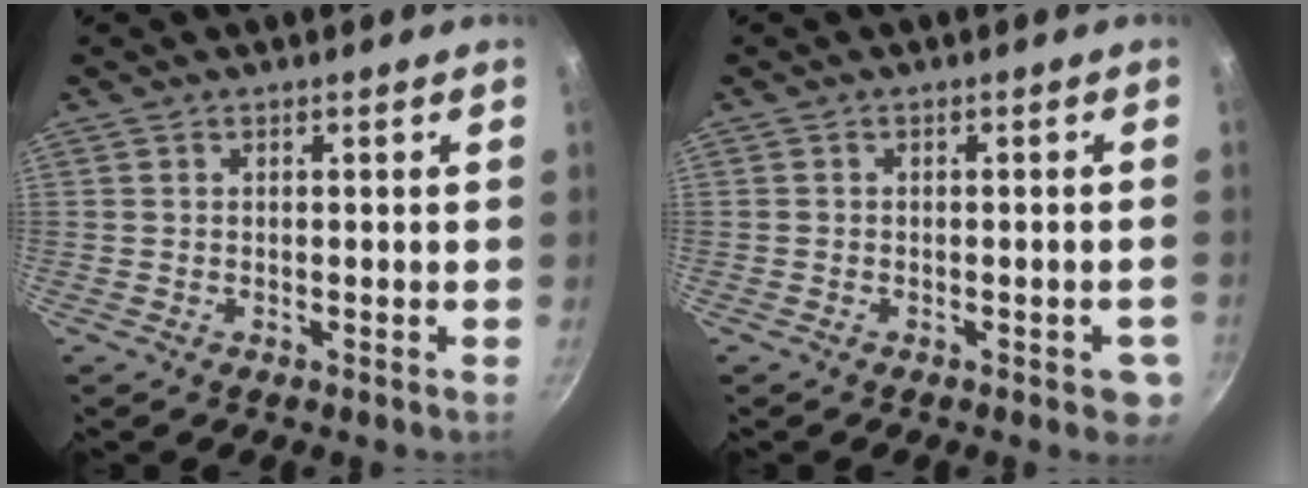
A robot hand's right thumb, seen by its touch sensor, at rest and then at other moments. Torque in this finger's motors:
{"motor_torque": [0.72, 0.42, -0.19, 0.11, 0.01]}